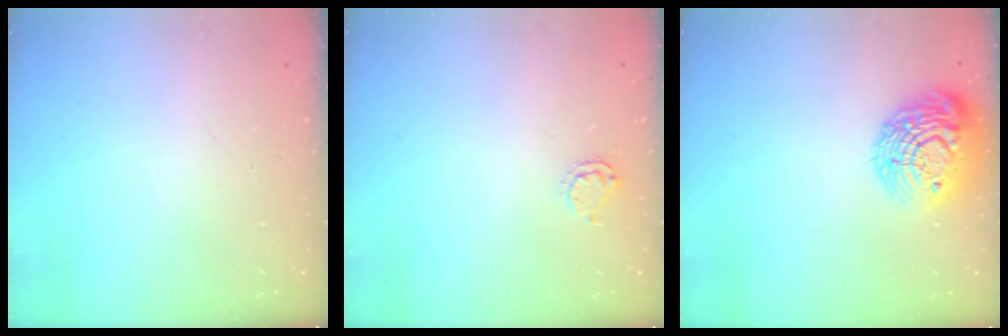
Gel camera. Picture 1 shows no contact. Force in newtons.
{"total": 4.1, "press": 4.0, "slide": 0.7}
{"total": 17.9, "press": 17.9, "slide": 1.1}